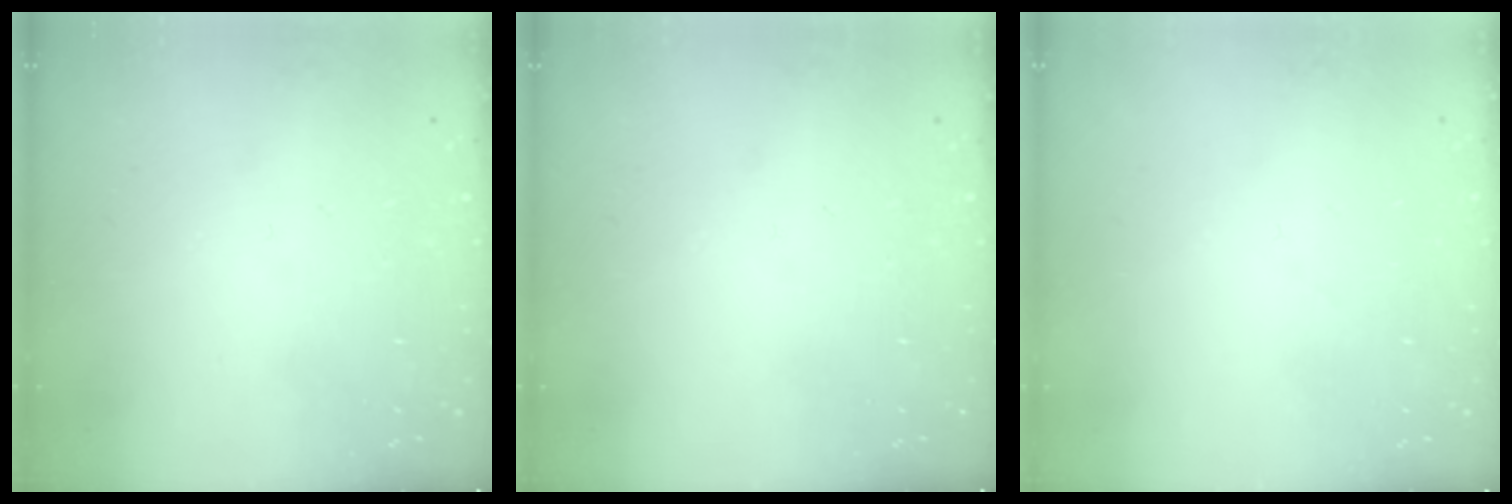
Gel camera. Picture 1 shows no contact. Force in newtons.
{"total": 0.0}
{"total": 1.1, "press": 1.1, "slide": 0.1}